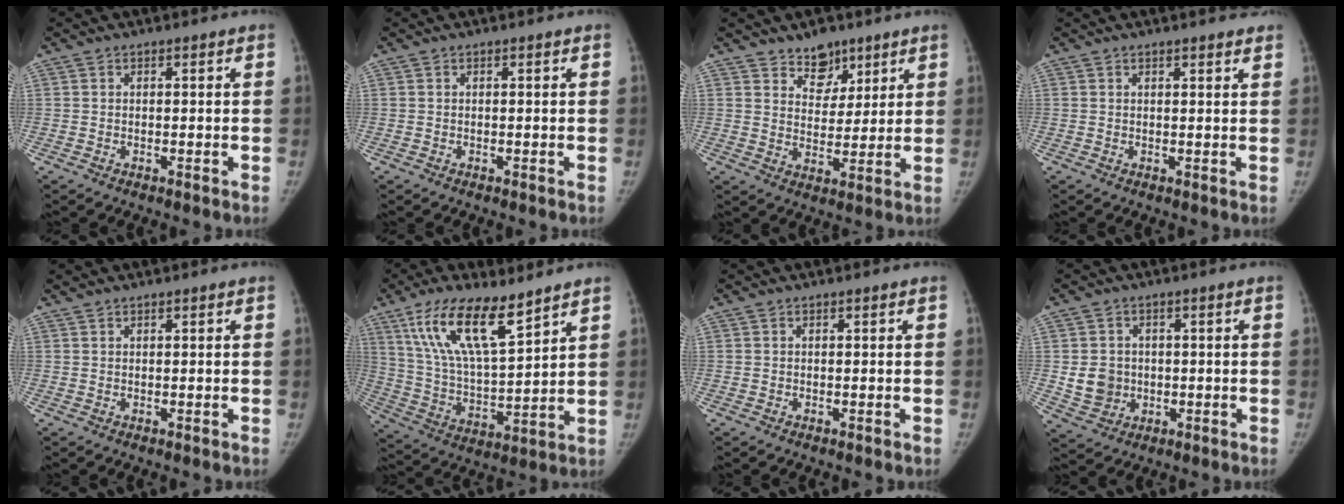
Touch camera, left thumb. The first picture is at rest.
{"total": 0.0}
{"total": 7.0, "force": [5.1, 4.3, 2.1], "torque": [0.001, -0.035, 0.087]}
{"total": 3.3, "force": [2.8, 0.5, 1.6], "torque": [-0.012, -0.005, 0.032]}
{"total": 0.8, "force": [0.8, 0.3, 0.2], "torque": [-0.009, 0.006, 0.017]}
{"total": 16.6, "force": [10.4, 5.3, 11.8], "torque": [-0.201, -0.047, 0.205]}
{"total": 0.0}
{"total": 6.1, "force": [0.0, 5.5, 2.6], "torque": [-0.023, -0.001, 0.010]}